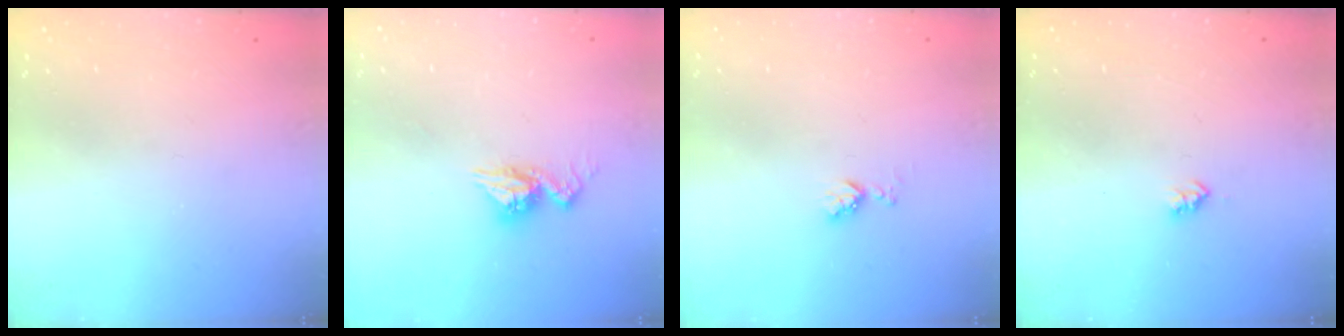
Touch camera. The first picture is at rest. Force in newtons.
{"total": 9.3, "press": 9.3, "slide": 0.6}
{"total": 3.7, "press": 3.7, "slide": 0.6}
{"total": 2.6, "press": 2.5, "slide": 0.4}